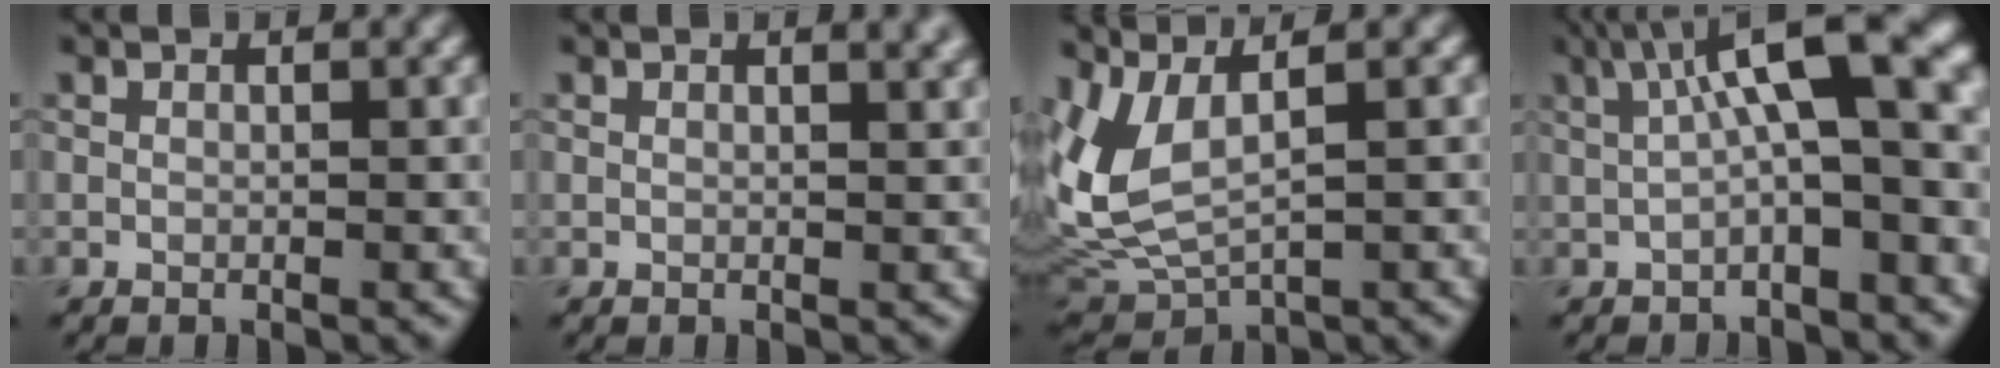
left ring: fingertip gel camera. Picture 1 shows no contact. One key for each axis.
{"total": 1.9, "fx": 1.2, "fy": 0.7, "fz": 1.2, "tx": -0.008, "ty": 0.003, "tz": 0.011}
{"total": 5.7, "fx": 1.8, "fy": 2.4, "fz": 4.8, "tx": -0.127, "ty": -0.007, "tz": 0.045}
{"total": 9.3, "fx": 2.1, "fy": 2.8, "fz": 8.6, "tx": -0.122, "ty": 0.024, "tz": 0.026}